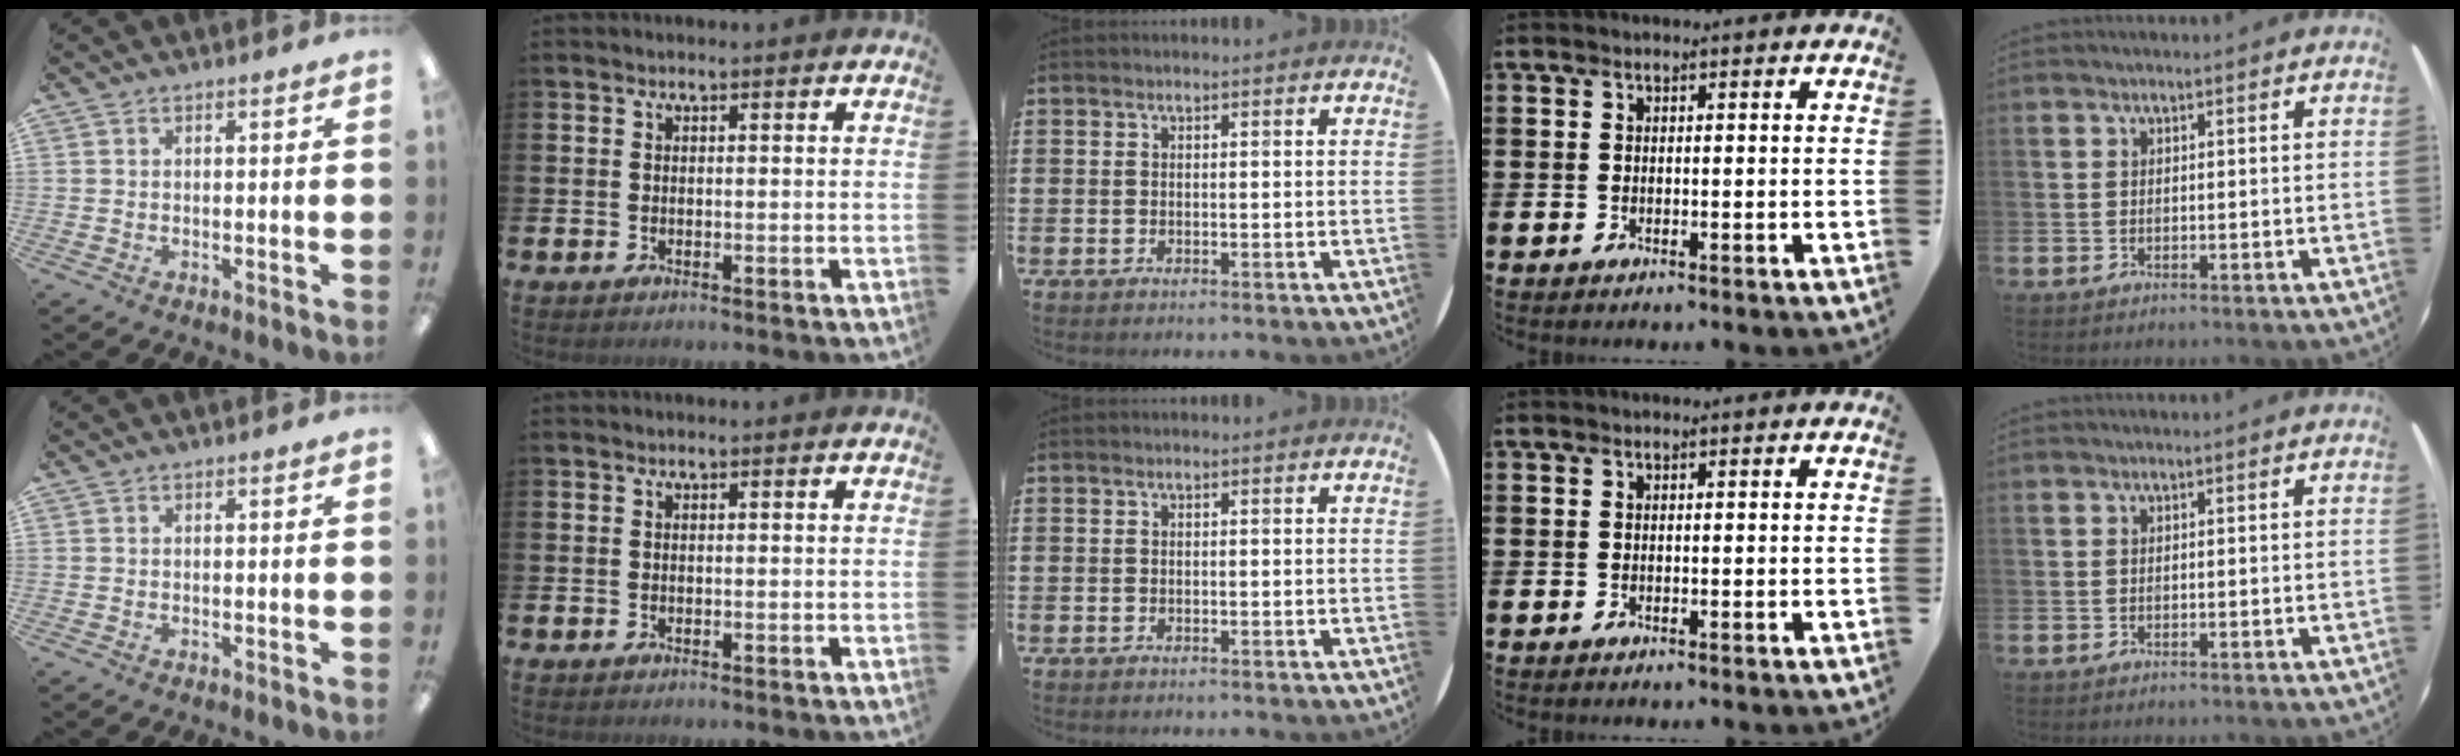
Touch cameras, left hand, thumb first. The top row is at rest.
{}